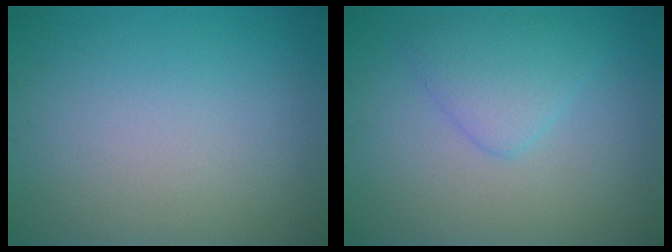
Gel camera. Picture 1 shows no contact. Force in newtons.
{"total": 3.0, "press": 3.0, "slide": 0.0}